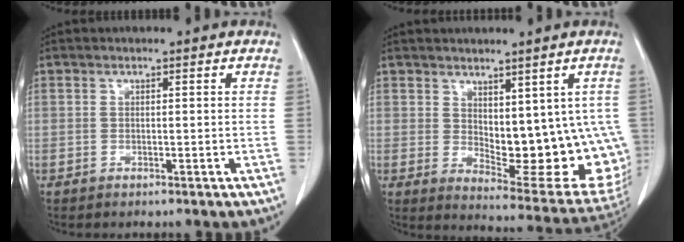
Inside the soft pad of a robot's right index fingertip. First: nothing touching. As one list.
[{"total": 15.6, "force": [0.8, 7.1, 13.8], "torque": [-0.153, -0.015, 0.032]}]